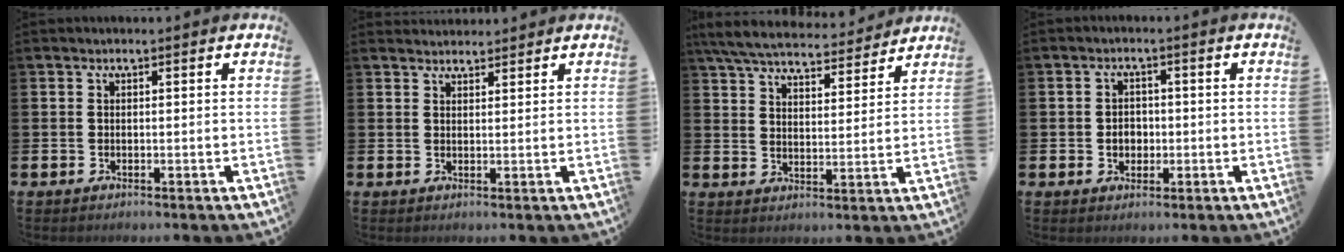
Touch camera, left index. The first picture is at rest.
{"total": 2.1, "force": [2.1, 0.6, 0.0], "torque": [0.011, -0.011, 0.035]}
{"total": 6.8, "force": [6.5, 1.4, 1.8], "torque": [-0.053, -0.042, 0.112]}
{"total": 2.5, "force": [-0.4, 2.1, 1.2], "torque": [-0.005, -0.002, -0.016]}